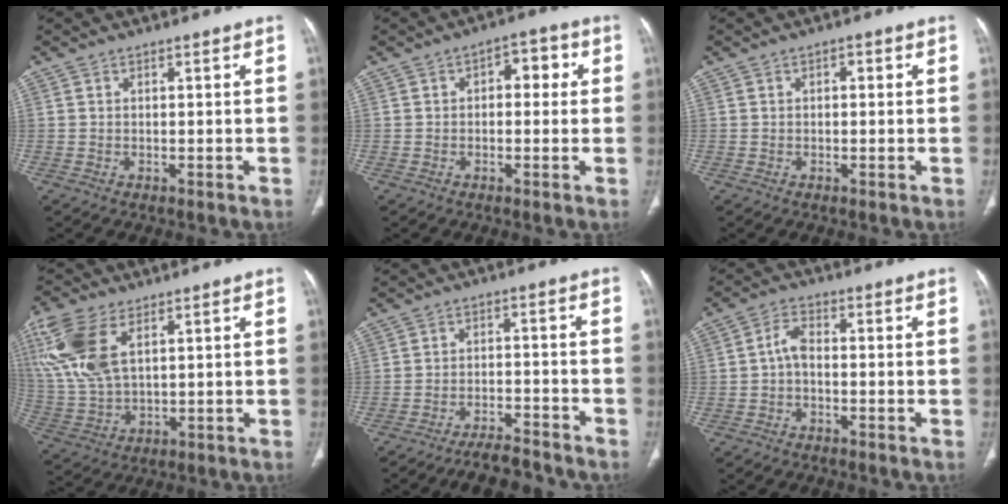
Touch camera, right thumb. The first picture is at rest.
{"total": 5.1, "force": [0.8, 3.0, 4.1], "torque": [-0.029, 0.015, 0.001]}
{"total": 1.2, "force": [0.3, 0.7, 1.0], "torque": [-0.013, 0.004, 0.002]}
{"total": 14.3, "force": [5.8, 7.2, 10.9], "torque": [-0.259, -0.007, 0.125]}
{"total": 7.1, "force": [-6.8, 1.4, 1.6], "torque": [-0.029, 0.047, -0.108]}
{"total": 3.3, "force": [-0.7, 1.9, 2.6], "torque": [-0.049, 0.016, -0.020]}